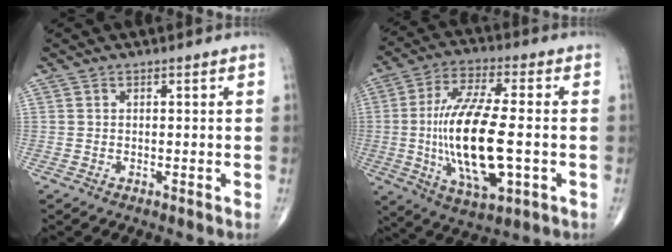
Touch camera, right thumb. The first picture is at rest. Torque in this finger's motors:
{"motor_torque": [1.60, 3.41, 2.03, 0.08, 0.74]}